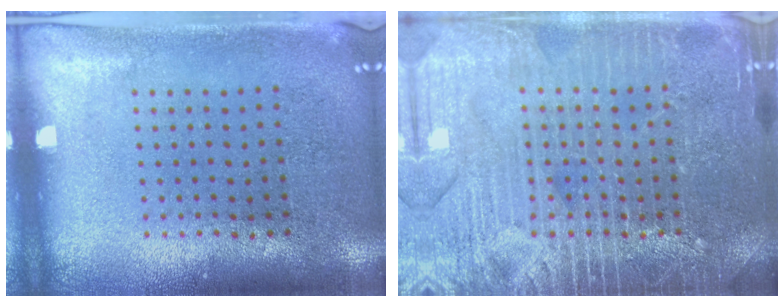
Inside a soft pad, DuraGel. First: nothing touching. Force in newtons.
{"total": 6.4, "press": 6.4, "slide": 0.8}